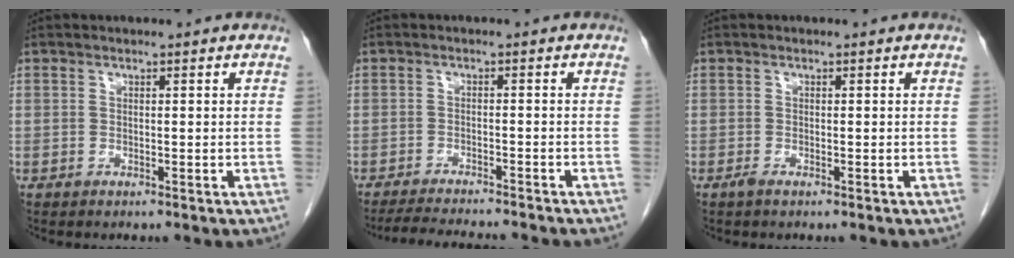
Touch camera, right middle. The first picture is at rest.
{"total": 8.9, "force": [-8.2, 0.1, 3.4], "torque": [-0.051, -0.013, -0.123]}
{"total": 0.8, "force": [-0.6, 0.1, 0.5], "torque": [-0.013, -0.001, -0.011]}